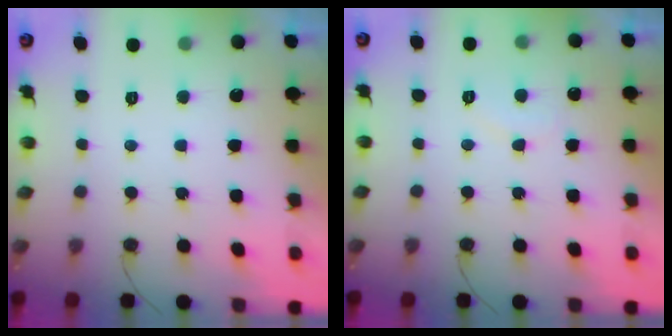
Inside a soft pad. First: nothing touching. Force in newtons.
{"total": 5.3, "press": 5.3, "slide": 0.4}